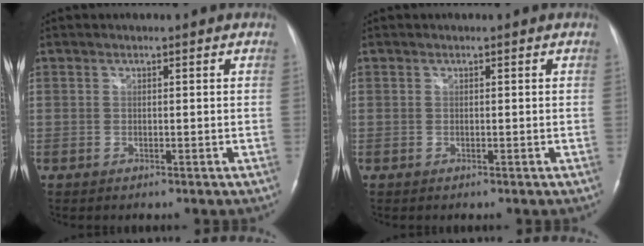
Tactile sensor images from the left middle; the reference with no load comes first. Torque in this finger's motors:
{"motor_torque": [0.00, 0.00, 0.04, 0.00]}